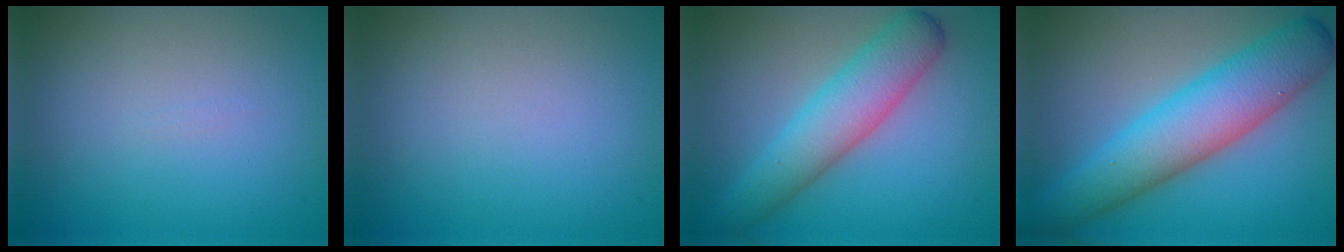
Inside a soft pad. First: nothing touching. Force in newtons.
{"total": 0.0}
{"total": 5.6, "press": 5.6, "slide": 0.2}
{"total": 8.3, "press": 8.3, "slide": 0.1}